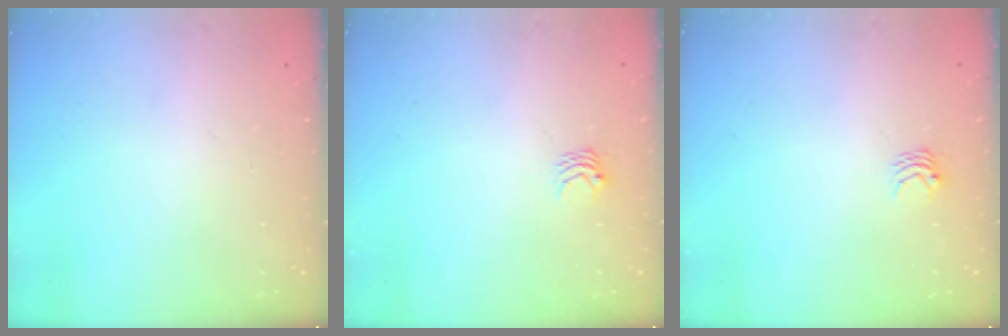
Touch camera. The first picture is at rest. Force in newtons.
{"total": 3.0, "press": 3.0, "slide": 0.3}
{"total": 3.0, "press": 3.0, "slide": 0.3}